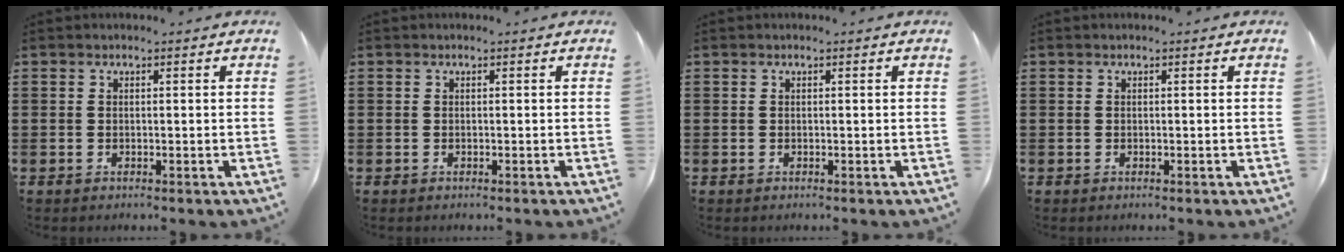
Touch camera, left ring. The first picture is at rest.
{"total": 0.0}
{"total": 0.0}
{"total": 0.0}